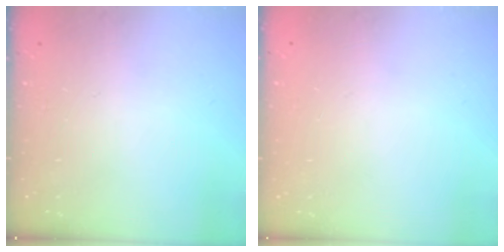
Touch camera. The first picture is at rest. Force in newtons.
{"total": 0.0}